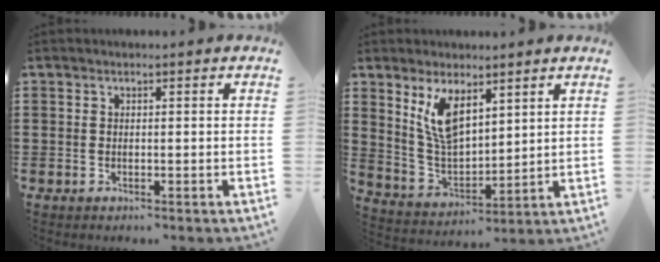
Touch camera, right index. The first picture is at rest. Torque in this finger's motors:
{"motor_torque": [0.80, 0.76, 0.31, 0.09]}